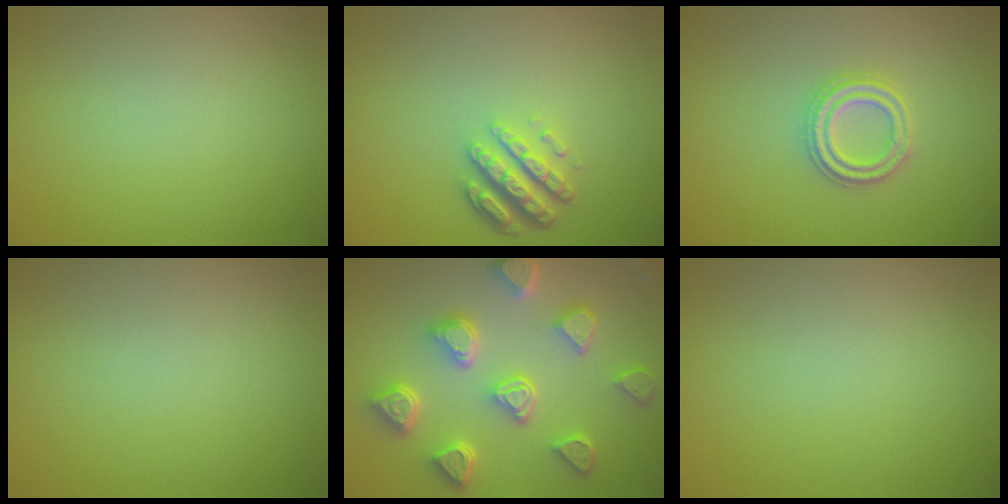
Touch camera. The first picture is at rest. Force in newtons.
{"total": 3.8, "press": 3.0, "slide": 2.2}
{"total": 2.4, "press": 2.4, "slide": 0.4}
{"total": 0.0}
{"total": 7.0, "press": 5.8, "slide": 4.0}
{"total": 0.0}